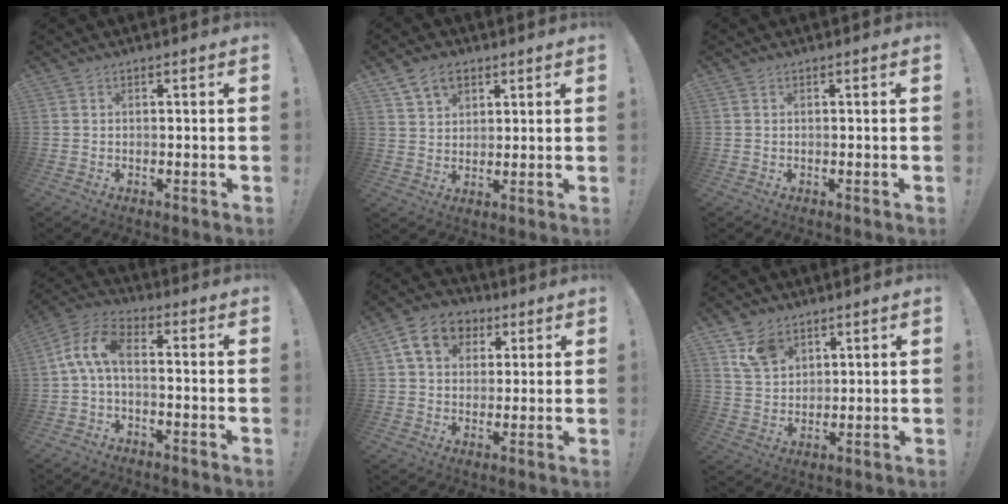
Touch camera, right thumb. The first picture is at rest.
{"total": 7.7, "force": [4.6, 5.2, 3.4], "torque": [-0.056, -0.014, 0.090]}
{"total": 0.0}
{"total": 9.6, "force": [0.1, 5.3, 8.0], "torque": [-0.166, 0.016, 0.009]}
{"total": 12.3, "force": [4.9, 9.6, 6.0], "torque": [-0.091, -0.006, 0.097]}
{"total": 8.7, "force": [5.5, 5.9, 3.2], "torque": [-0.057, -0.024, 0.109]}